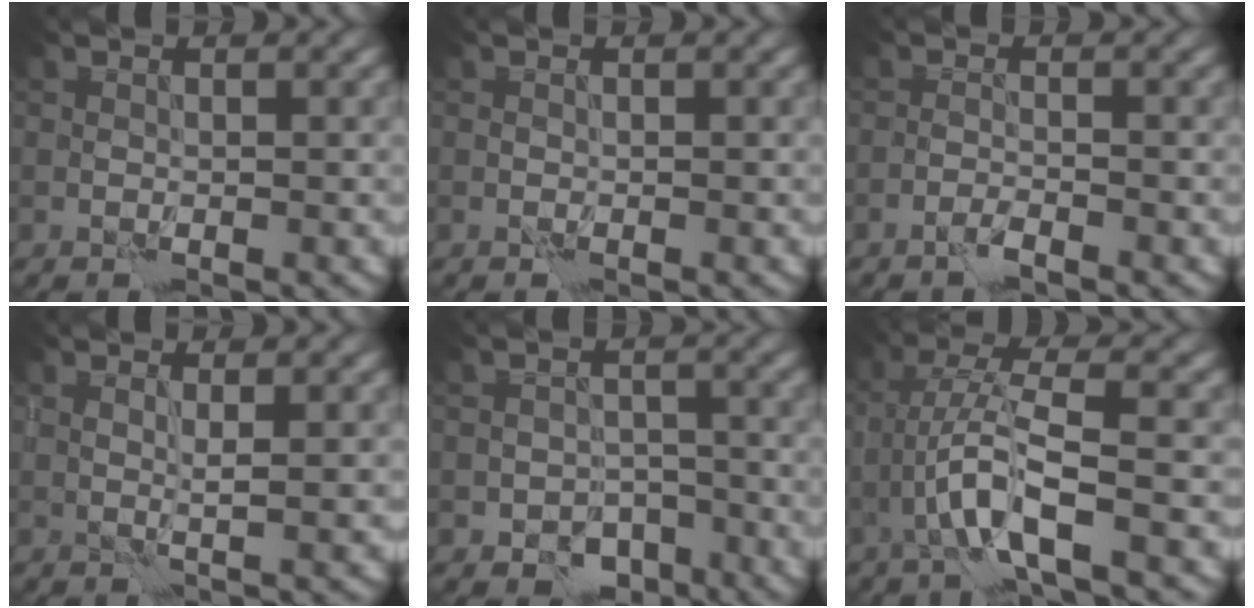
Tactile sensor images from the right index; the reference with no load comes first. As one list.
[{"total": 0.0}, {"total": 0.9, "force": [-0.7, -0.2, 0.5], "torque": [-0.009, 0.001, -0.017]}, {"total": 1.4, "force": [1.0, -0.1, 1.0], "torque": [-0.018, -0.007, 0.021]}, {"total": 4.7, "force": [-3.1, 3.2, 1.6], "torque": [-0.005, -0.006, -0.044]}, {"total": 4.9, "force": [-1.7, 0.5, 4.6], "torque": [-0.095, 0.012, -0.034]}]